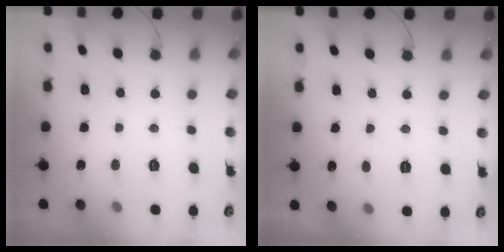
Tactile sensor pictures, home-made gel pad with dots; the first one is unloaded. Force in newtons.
{"total": 2.0, "press": 1.9, "slide": 0.6}